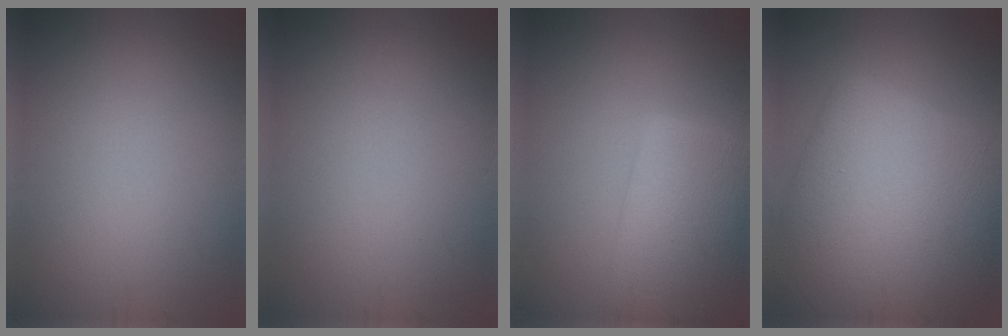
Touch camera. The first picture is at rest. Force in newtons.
{"total": 0.0}
{"total": 8.5, "press": 8.5, "slide": 0.5}
{"total": 13.3, "press": 13.2, "slide": 0.7}